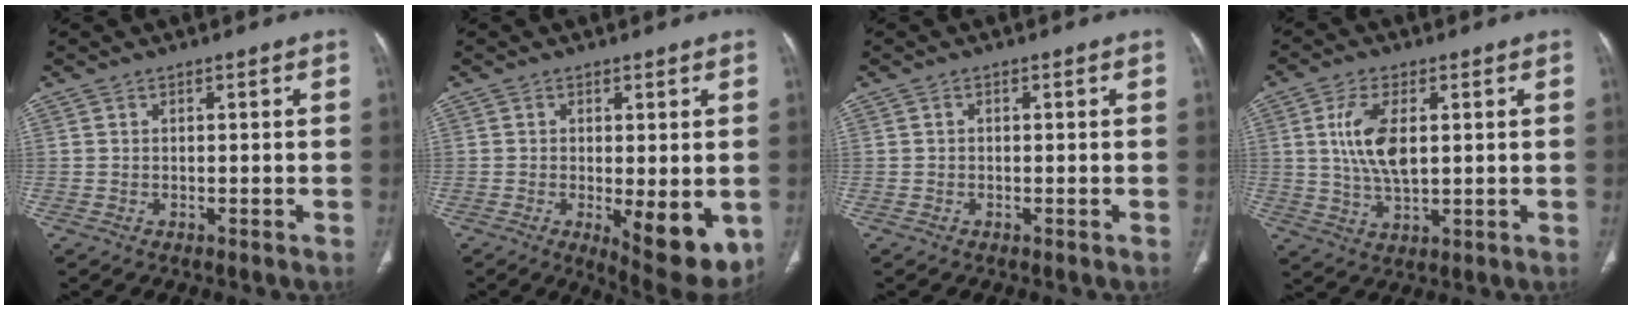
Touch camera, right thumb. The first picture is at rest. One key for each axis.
{"total": 10.7, "fx": -2.4, "fy": 3.9, "fz": 9.7, "tx": -0.126, "ty": -0.025, "tz": -0.023}
{"total": 0.0}
{"total": 9.1, "fx": 1.7, "fy": 4.4, "fz": 7.8, "tx": -0.158, "ty": -0.007, "tz": 0.036}